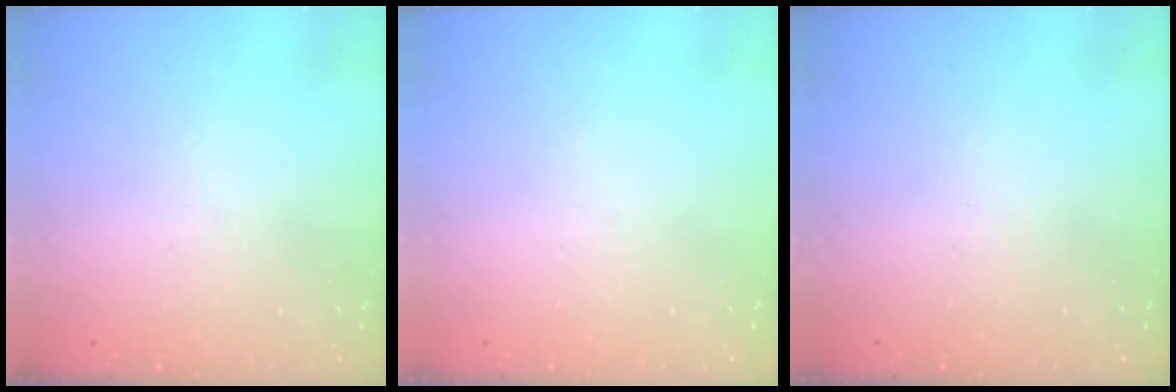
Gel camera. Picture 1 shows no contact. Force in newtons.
{"total": 0.0}
{"total": 0.0}